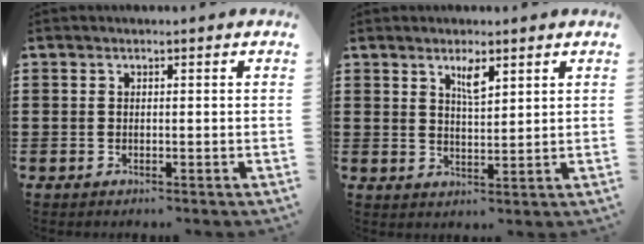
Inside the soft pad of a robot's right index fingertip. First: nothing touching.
{"total": 3.4, "force": [2.1, 0.9, 2.5], "torque": [-0.038, -0.002, 0.032]}